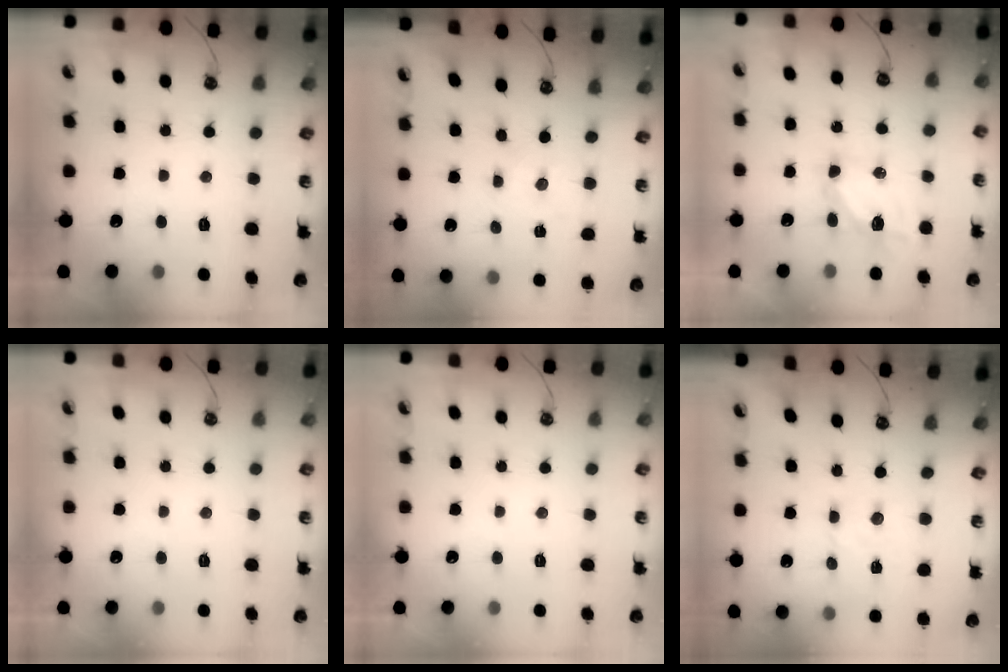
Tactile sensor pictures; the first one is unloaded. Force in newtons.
{"total": 0.0}
{"total": 6.0, "press": 6.0, "slide": 0.3}
{"total": 0.0}
{"total": 0.0}
{"total": 3.6, "press": 3.6, "slide": 0.2}